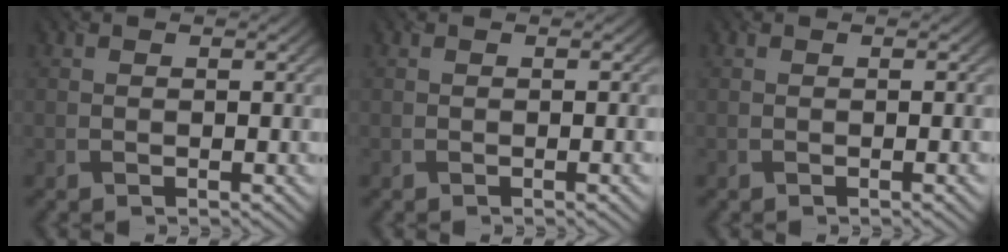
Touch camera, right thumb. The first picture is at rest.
{"total": 1.1, "force": [-0.1, -0.1, 1.1], "torque": [-0.017, -0.001, -0.001]}
{"total": 0.8, "force": [0.0, -0.2, 0.8], "torque": [-0.014, -0.001, -0.001]}